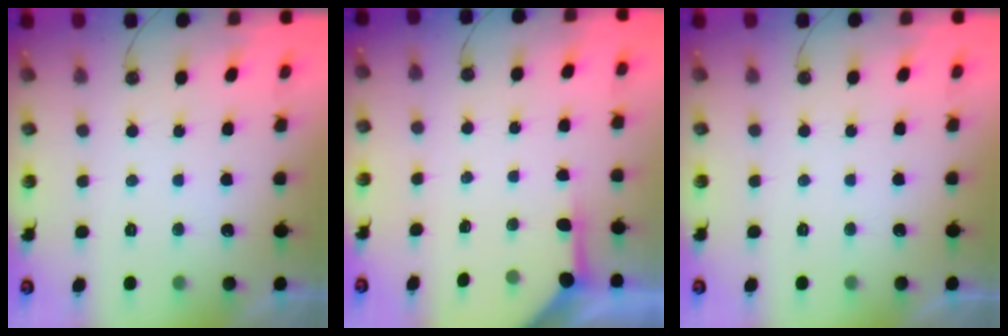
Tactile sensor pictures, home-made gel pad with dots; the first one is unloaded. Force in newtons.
{"total": 3.8, "press": 3.7, "slide": 0.4}
{"total": 0.0}